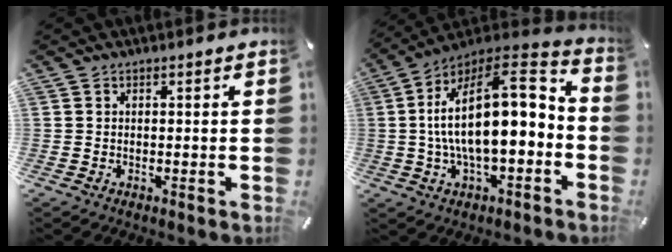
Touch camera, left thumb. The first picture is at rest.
{"total": 18.9, "force": [0.4, 9.2, 16.6], "torque": [-0.281, -0.025, 0.004]}